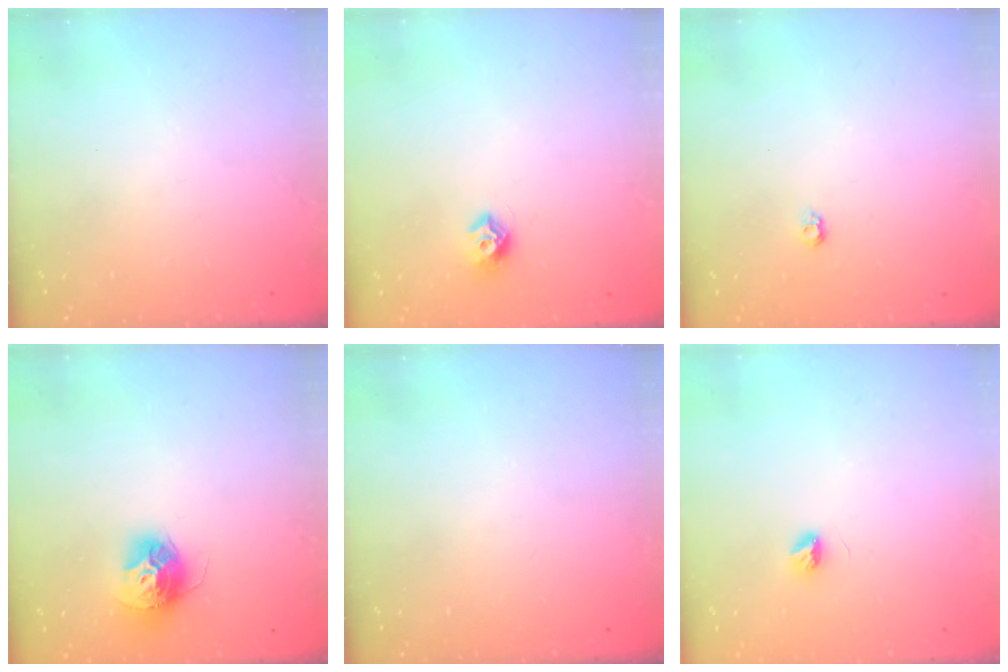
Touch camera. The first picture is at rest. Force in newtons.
{"total": 7.7, "press": 7.7, "slide": 0.7}
{"total": 3.9, "press": 3.8, "slide": 0.5}
{"total": 12.2, "press": 12.1, "slide": 1.1}
{"total": 0.0}
{"total": 3.4, "press": 3.4, "slide": 0.4}